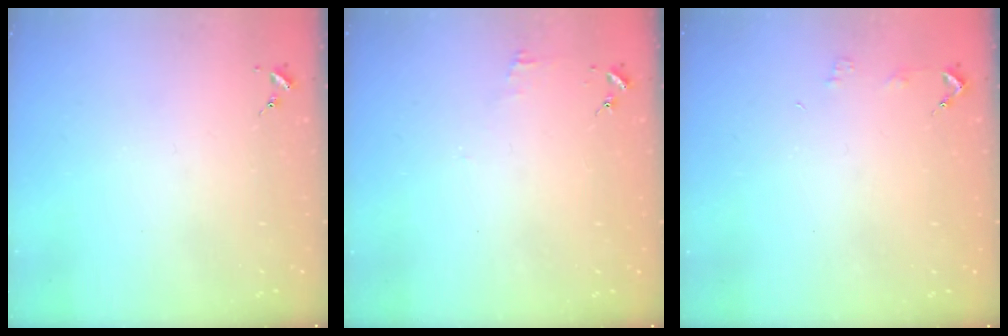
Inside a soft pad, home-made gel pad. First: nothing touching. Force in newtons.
{"total": 3.7, "press": 3.7, "slide": 0.3}
{"total": 2.9, "press": 2.9, "slide": 0.2}